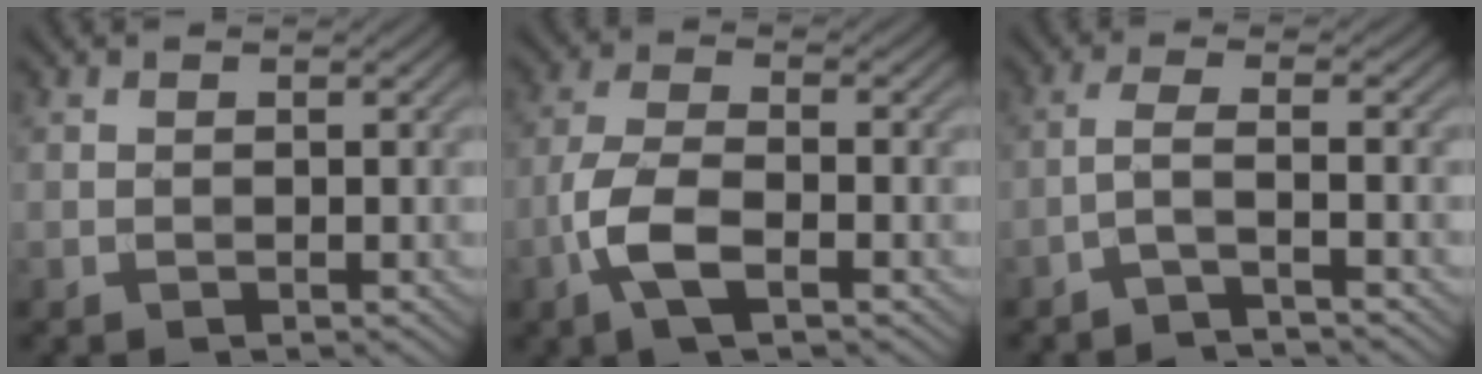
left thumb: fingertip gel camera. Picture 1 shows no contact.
{"total": 6.4, "force": [-2.8, 2.5, 5.2], "torque": [-0.122, -0.001, -0.066]}
{"total": 3.0, "force": [-1.7, 0.4, 2.5], "torque": [-0.037, 0.012, -0.056]}